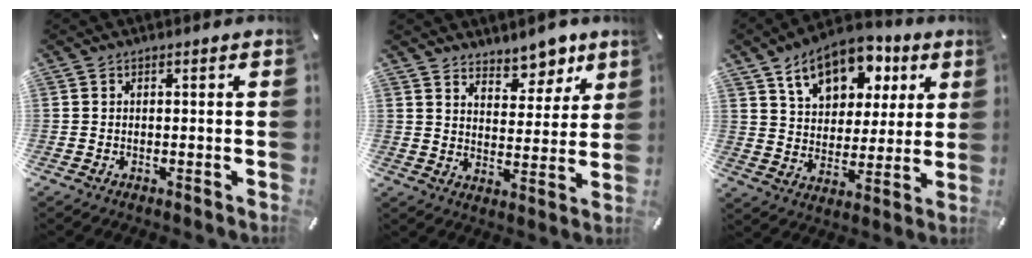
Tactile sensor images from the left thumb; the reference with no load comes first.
{"total": 7.8, "force": [6.7, 4.0, 0.5], "torque": [0.004, -0.060, 0.122]}
{"total": 14.4, "force": [8.5, 9.4, 7.0], "torque": [-0.119, -0.035, 0.154]}